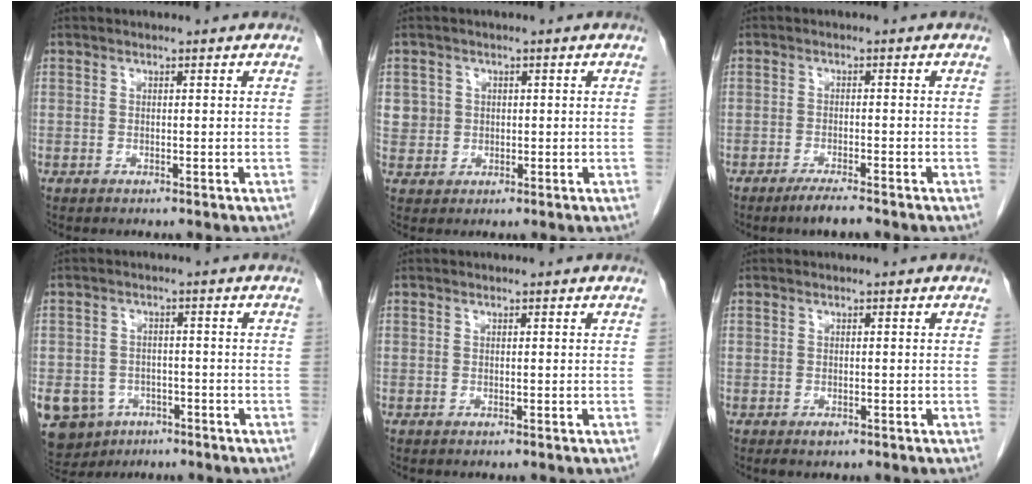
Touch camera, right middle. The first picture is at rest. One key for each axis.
{"total": 3.6, "fx": 0.9, "fy": 3.4, "fz": 0.2, "tx": 0.010, "ty": 0.004, "tz": 0.021}
{"total": 3.2, "fx": -2.5, "fy": 0.0, "fz": 2.0, "tx": -0.046, "ty": -0.009, "tz": -0.044}
{"total": 11.4, "fx": -5.8, "fy": 9.1, "fz": 3.6, "tx": -0.097, "ty": 0.003, "tz": -0.081}
{"total": 0.0}
{"total": 0.9, "fx": -0.5, "fy": 0.5, "fz": 0.5, "tx": -0.007, "ty": 0.000, "tz": -0.004}